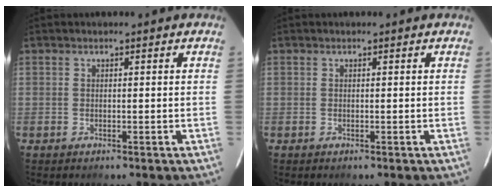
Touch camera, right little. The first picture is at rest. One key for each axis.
{"total": 0.0}